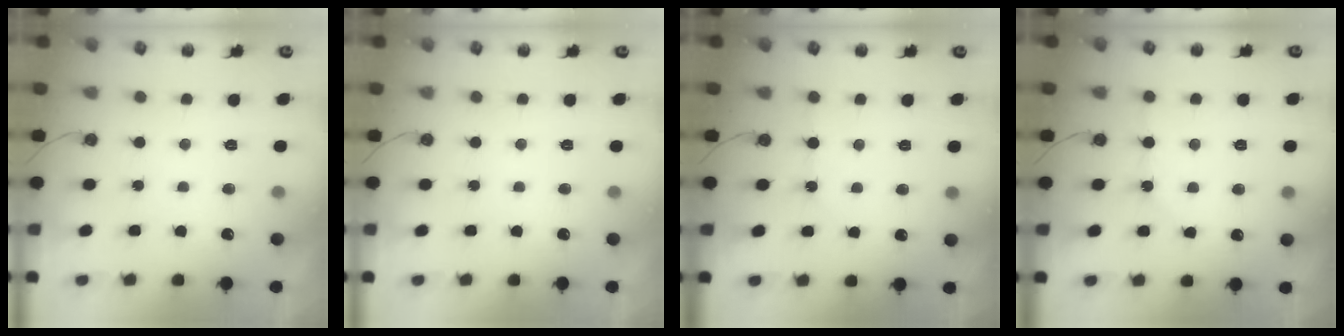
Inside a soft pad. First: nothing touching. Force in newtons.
{"total": 0.0}
{"total": 1.3, "press": 1.2, "slide": 0.3}
{"total": 4.4, "press": 4.4, "slide": 0.7}